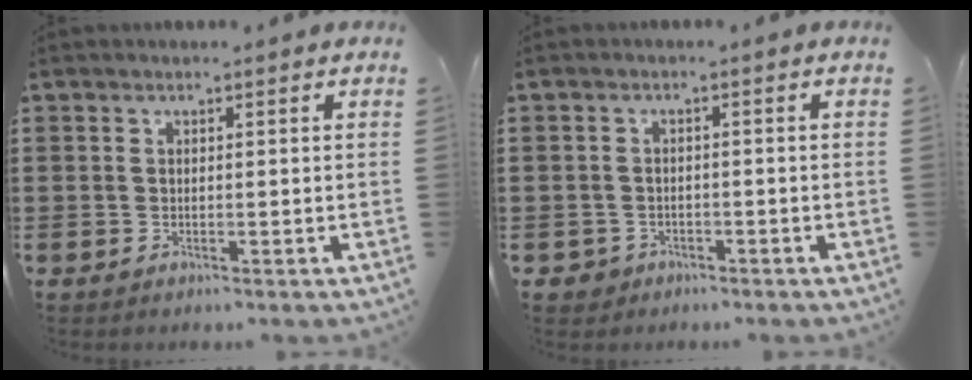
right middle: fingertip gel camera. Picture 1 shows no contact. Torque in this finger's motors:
{"motor_torque": [1.27, -0.22, 0.04, 0.01]}